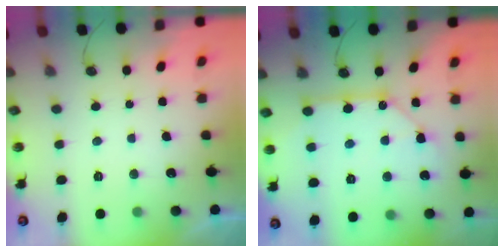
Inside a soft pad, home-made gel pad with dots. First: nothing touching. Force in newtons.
{"total": 10.5, "press": 10.5, "slide": 1.2}